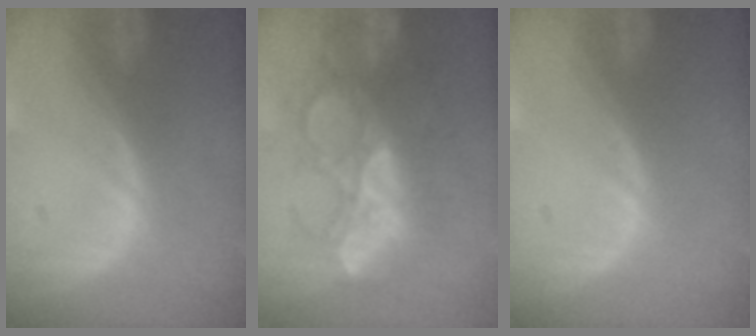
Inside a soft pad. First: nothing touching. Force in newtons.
{"total": 9.1, "press": 8.9, "slide": 1.9}
{"total": 0.0}